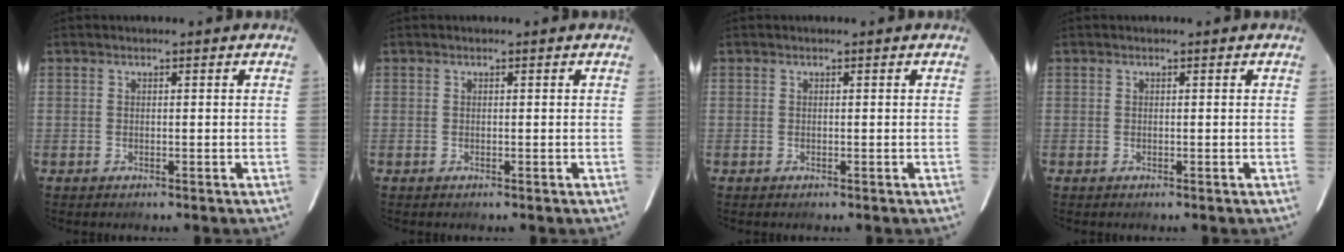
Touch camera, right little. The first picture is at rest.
{"total": 0.0}
{"total": 0.0}
{"total": 0.0}